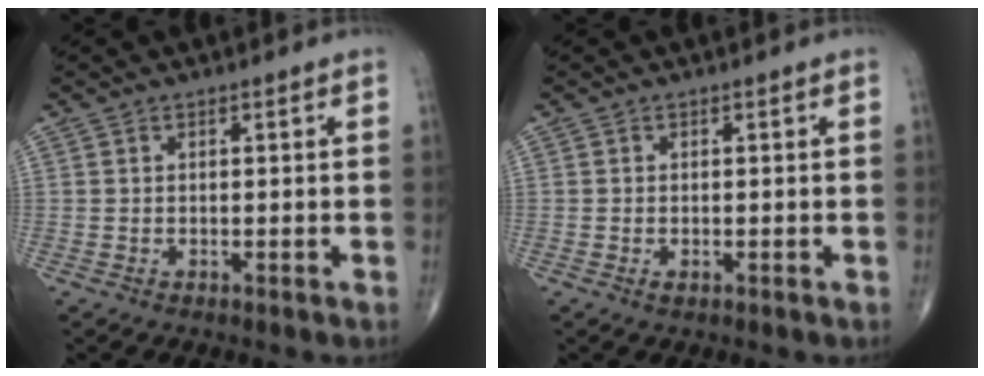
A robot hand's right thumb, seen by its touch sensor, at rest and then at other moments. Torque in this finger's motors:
{"motor_torque": [-0.22, 0.11, -0.01, 0.15, -0.06]}